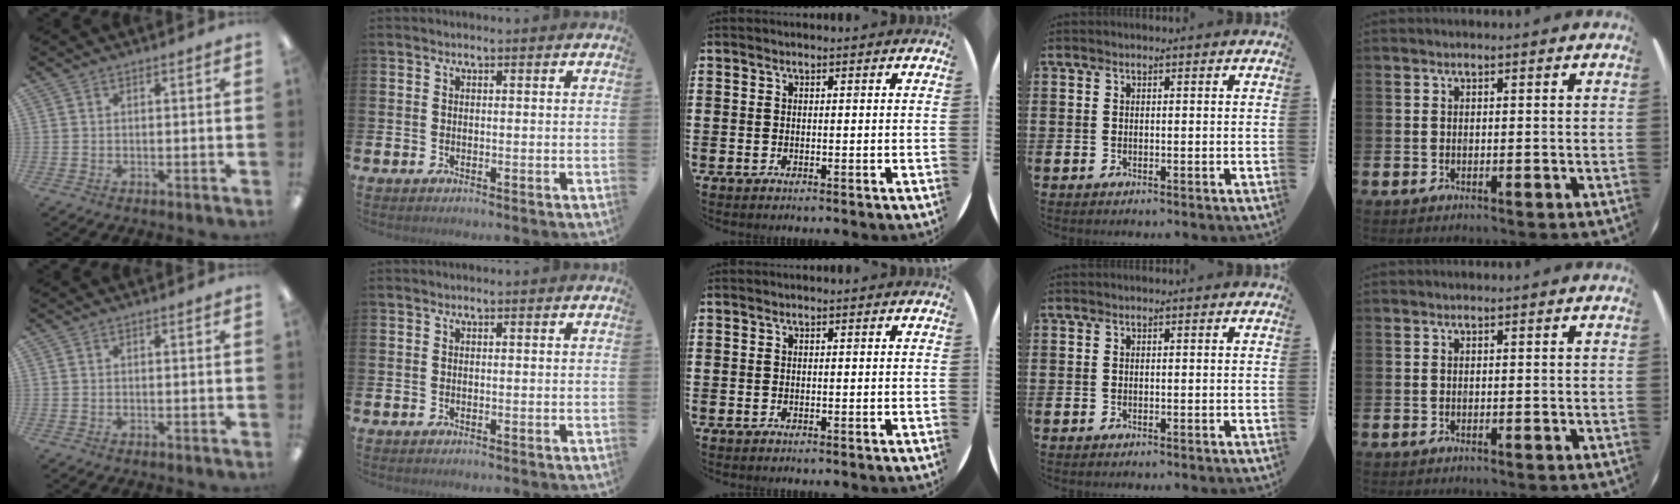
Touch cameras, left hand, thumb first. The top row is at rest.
{}